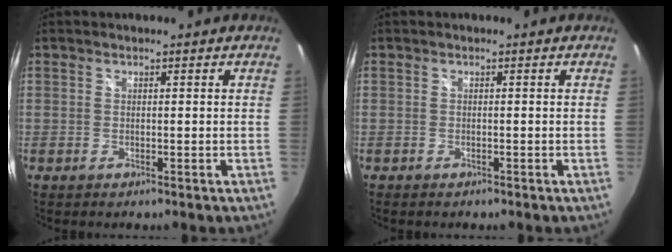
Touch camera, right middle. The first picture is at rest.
{"total": 0.7, "force": [-0.5, 0.5, 0.1], "torque": [-0.004, -0.002, -0.007]}